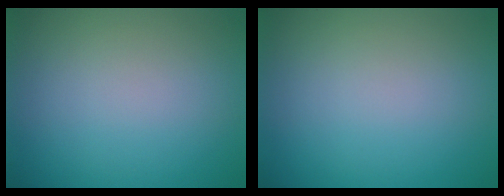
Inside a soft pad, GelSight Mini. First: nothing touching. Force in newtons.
{"total": 0.0}